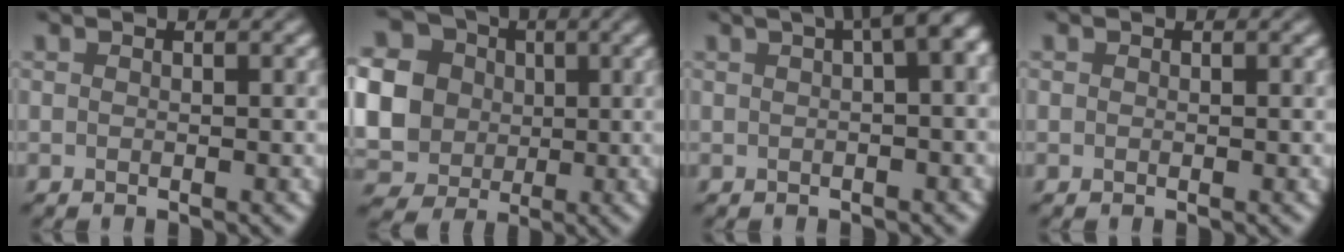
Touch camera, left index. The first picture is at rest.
{"total": 14.0, "force": [0.8, 13.0, 5.2], "torque": [-0.175, 0.007, -0.004]}
{"total": 5.9, "force": [1.9, 1.8, 5.2], "torque": [-0.041, 0.030, 0.027]}
{"total": 0.0}